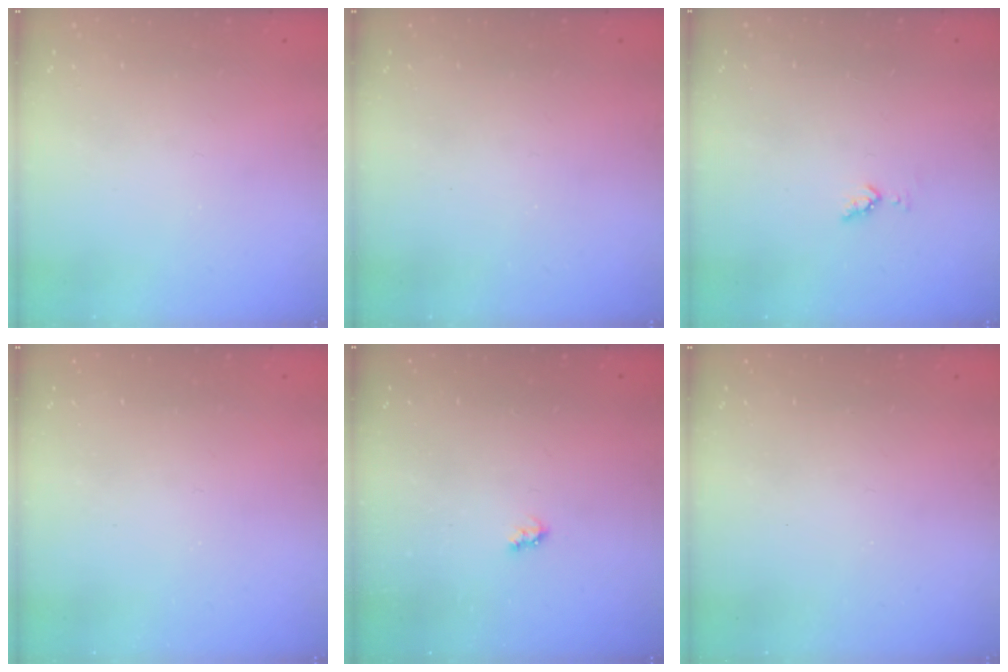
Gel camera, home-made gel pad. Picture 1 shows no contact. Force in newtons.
{"total": 0.0}
{"total": 3.3, "press": 3.2, "slide": 0.7}
{"total": 0.0}
{"total": 2.6, "press": 2.6, "slide": 0.4}
{"total": 0.0}